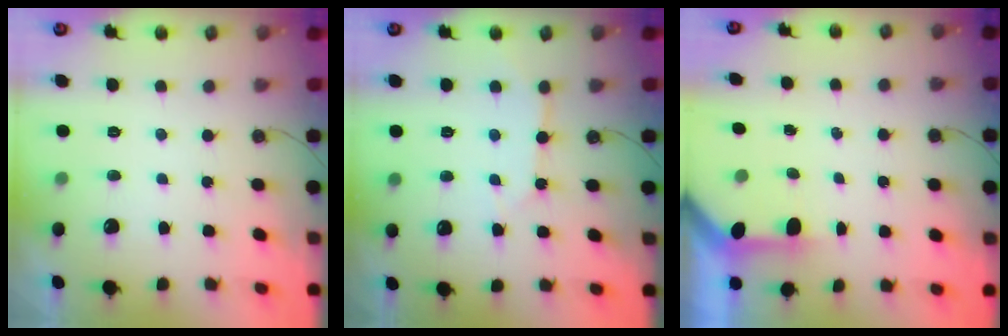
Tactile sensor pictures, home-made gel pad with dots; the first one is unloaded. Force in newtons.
{"total": 4.7, "press": 4.7, "slide": 0.4}
{"total": 3.0, "press": 3.0, "slide": 0.2}